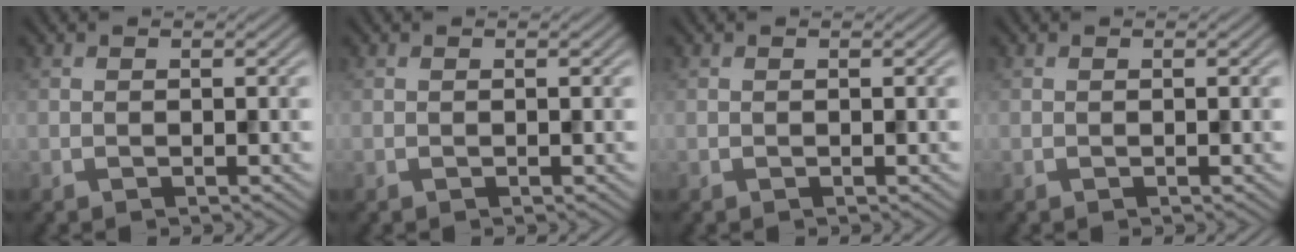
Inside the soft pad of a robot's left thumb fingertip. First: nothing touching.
{"total": 0.0}
{"total": 0.0}
{"total": 0.0}